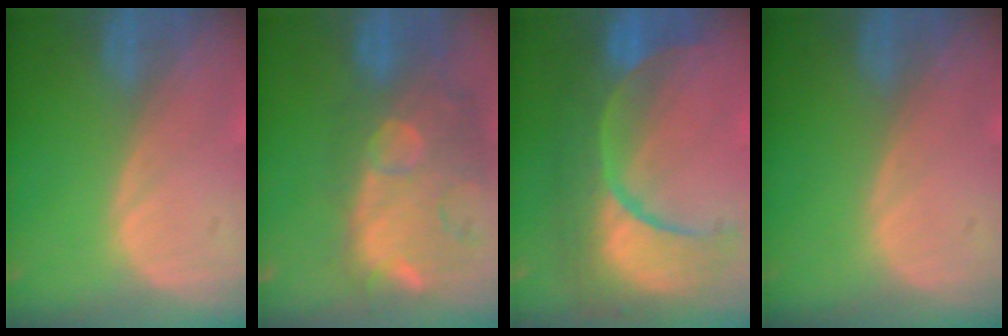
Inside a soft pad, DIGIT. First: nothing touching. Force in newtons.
{"total": 12.5, "press": 11.2, "slide": 5.4}
{"total": 12.6, "press": 12.5, "slide": 1.4}
{"total": 0.0}